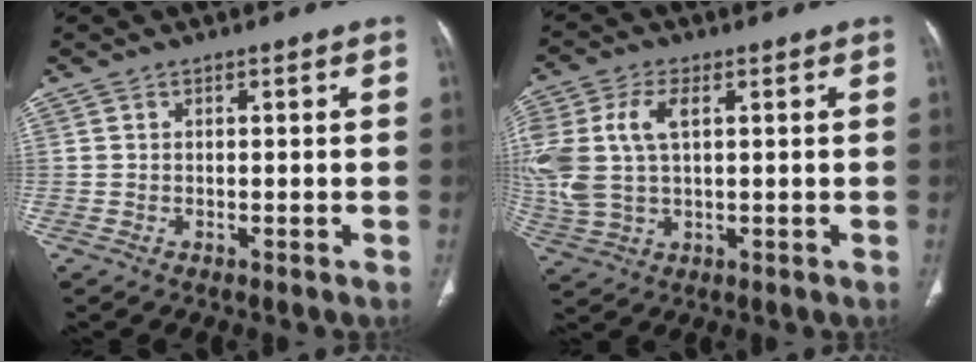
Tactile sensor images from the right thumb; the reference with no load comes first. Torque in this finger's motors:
{"motor_torque": [0.30, 0.31, 0.35, 0.24, 0.22]}